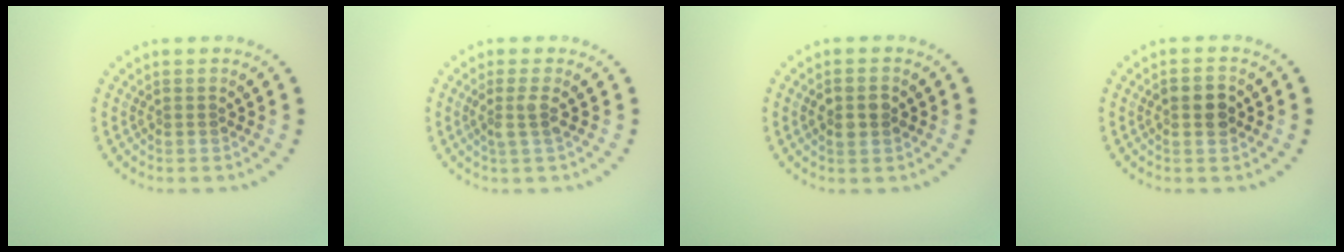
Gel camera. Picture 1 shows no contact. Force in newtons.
{"total": 1.9, "press": 1.3, "slide": 1.3}
{"total": 2.0, "press": 2.0, "slide": 0.1}
{"total": 2.9, "press": 2.9, "slide": 0.2}